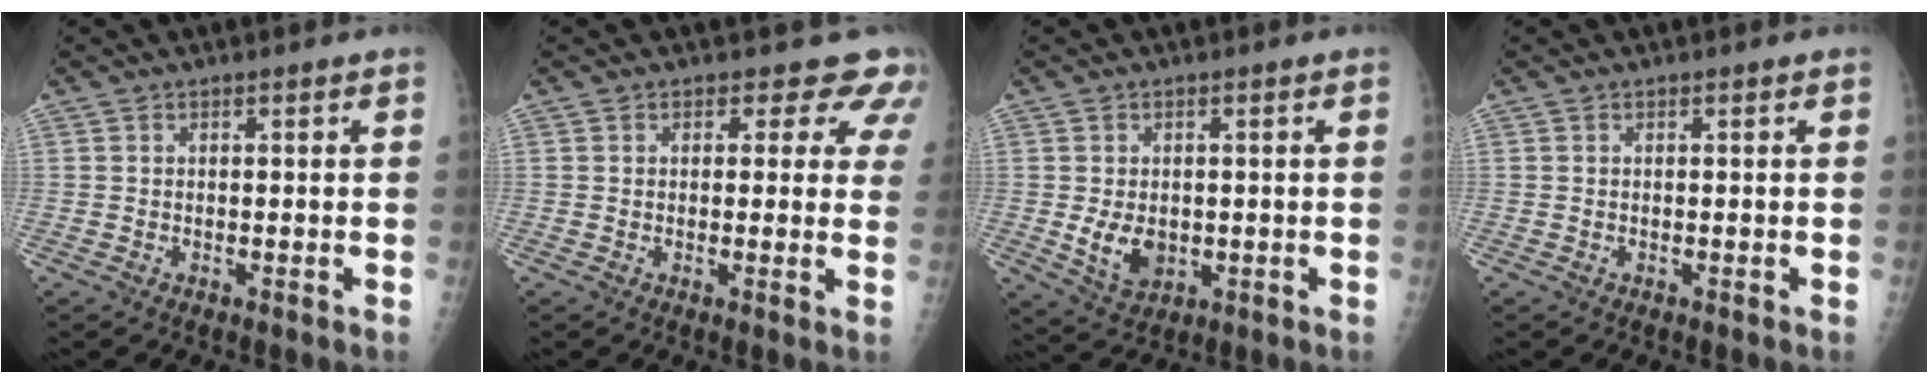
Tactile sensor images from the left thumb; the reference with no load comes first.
{"total": 6.4, "force": [4.6, 3.8, 2.4], "torque": [0.016, -0.018, 0.034]}
{"total": 6.1, "force": [-0.7, 4.5, 4.0], "torque": [-0.052, -0.010, 0.001]}
{"total": 0.0}